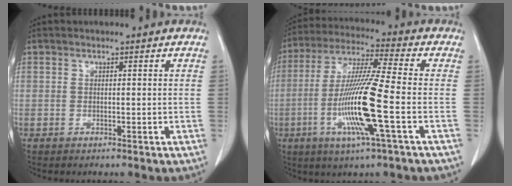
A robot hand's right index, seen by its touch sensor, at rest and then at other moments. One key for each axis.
{"total": 14.3, "fx": -3.8, "fy": -0.3, "fz": 13.8, "tx": -0.284, "ty": -0.014, "tz": -0.079}